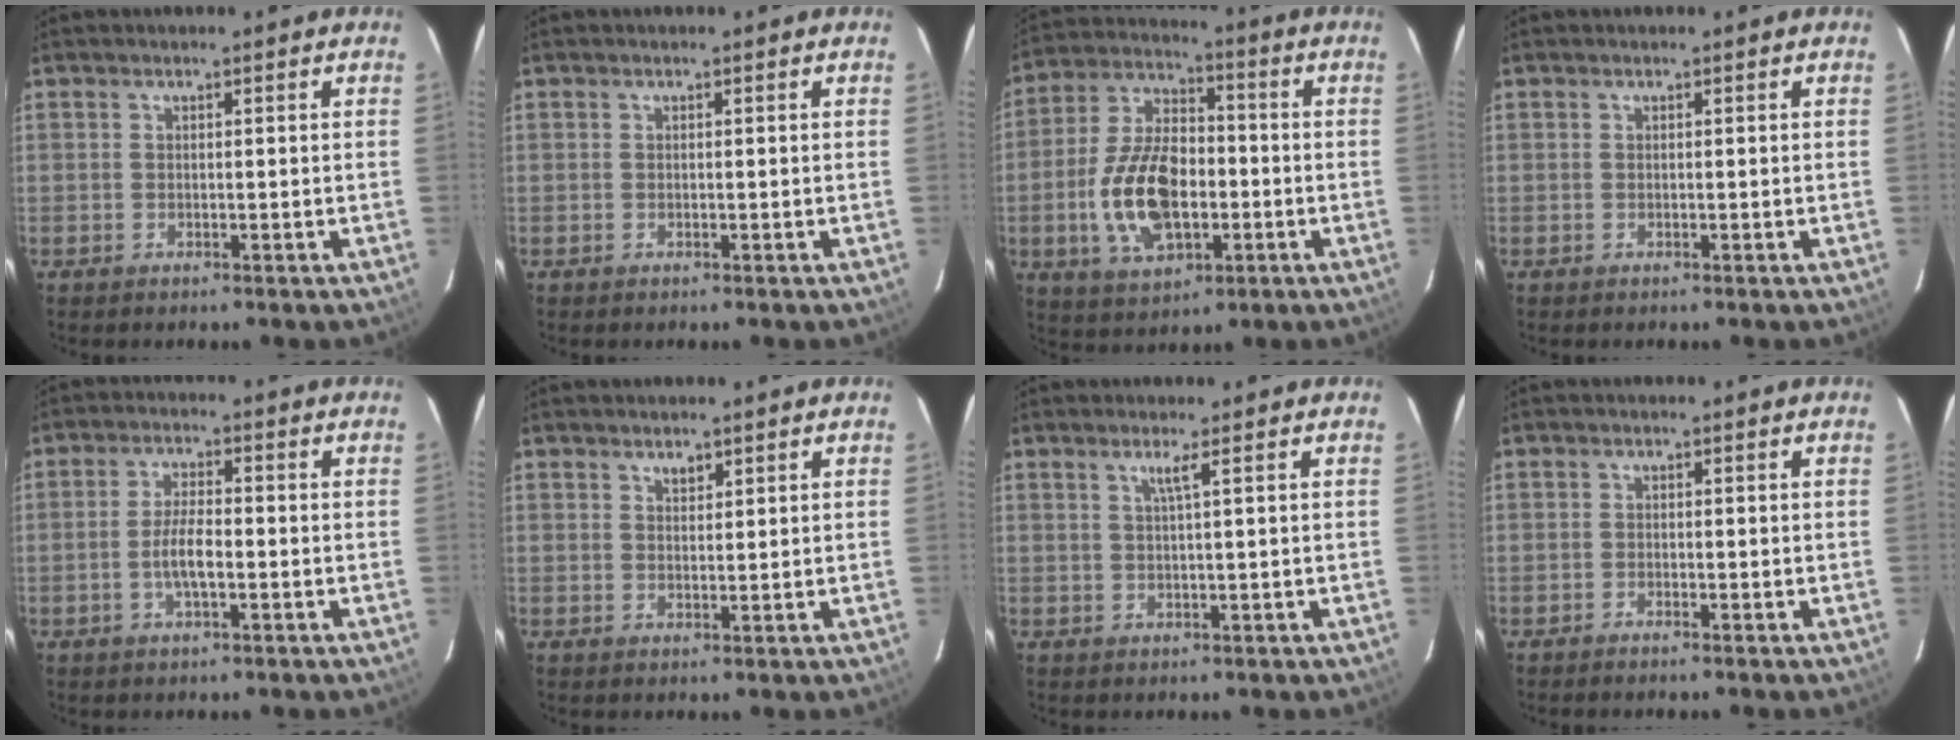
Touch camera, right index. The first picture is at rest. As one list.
[{"total": 0.0}, {"total": 16.2, "force": [-3.6, 9.2, 12.9], "torque": [-0.262, 0.010, -0.056]}, {"total": 0.0}, {"total": 5.1, "force": [-1.5, 1.6, 4.6], "torque": [-0.091, 0.002, -0.027]}, {"total": 1.6, "force": [1.2, 0.8, 0.8], "torque": [-0.009, 0.003, 0.022]}, {"total": 1.7, "force": [0.8, -0.7, 1.4], "torque": [-0.020, -0.003, 0.015]}, {"total": 0.9, "force": [-0.8, 0.0, 0.3], "torque": [-0.009, -0.001, -0.017]}]